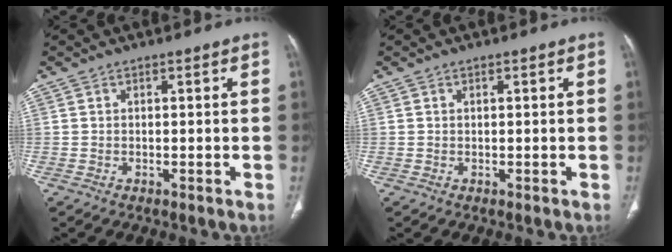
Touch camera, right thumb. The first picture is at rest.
{"total": 0.0}